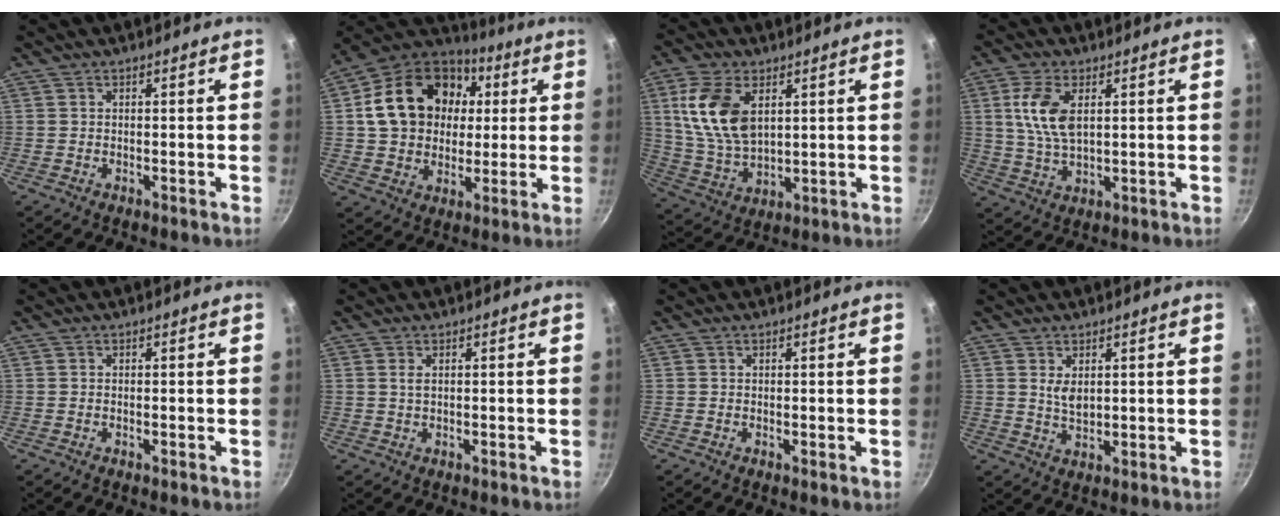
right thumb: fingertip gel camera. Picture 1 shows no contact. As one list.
[{"total": 21.3, "force": [4.0, 16.6, 12.7], "torque": [-0.200, 0.026, 0.066]}, {"total": 14.3, "force": [4.3, 8.4, 10.7], "torque": [-0.195, -0.018, 0.095]}, {"total": 9.5, "force": [2.4, 5.0, 7.6], "torque": [-0.149, -0.008, 0.049]}, {"total": 0.0}, {"total": 1.2, "force": [0.4, 0.6, 1.0], "torque": [-0.020, 0.000, 0.008]}, {"total": 0.0}, {"total": 3.8, "force": [1.4, 2.0, 2.9], "torque": [-0.047, -0.013, 0.029]}]